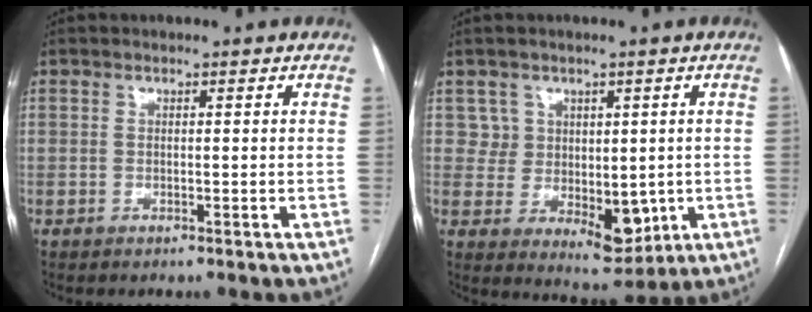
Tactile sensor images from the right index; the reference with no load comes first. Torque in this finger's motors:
{"motor_torque": [0.01, 0.05, 0.11, 0.00]}